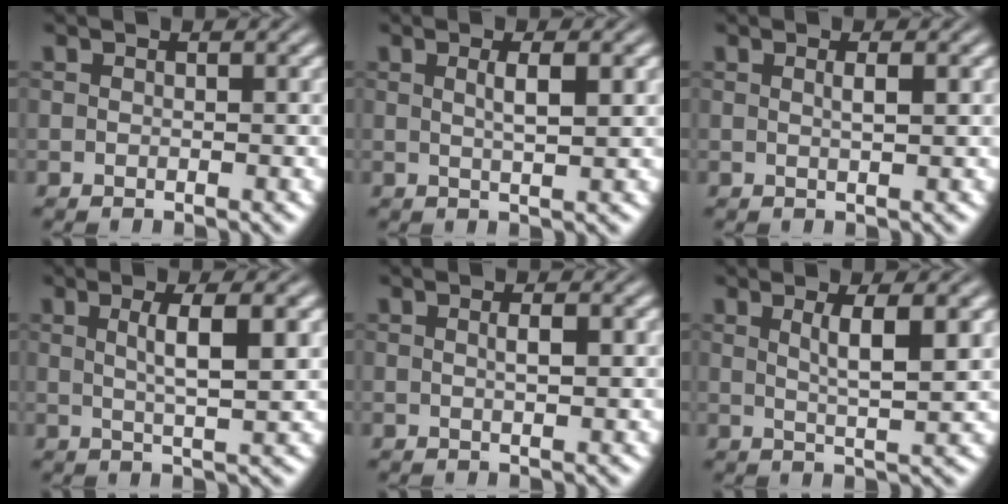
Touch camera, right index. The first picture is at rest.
{"total": 2.2, "force": [0.6, -1.0, 1.9], "torque": [-0.021, -0.002, 0.017]}
{"total": 1.5, "force": [0.3, -1.0, 1.0], "torque": [-0.009, -0.002, 0.008]}
{"total": 3.5, "force": [0.9, -1.1, 3.2], "torque": [-0.042, -0.002, 0.024]}
{"total": 1.4, "force": [0.0, -0.7, 1.2], "torque": [-0.011, -0.001, 0.003]}
{"total": 3.4, "force": [1.2, -1.1, 3.0], "torque": [-0.038, -0.003, 0.028]}